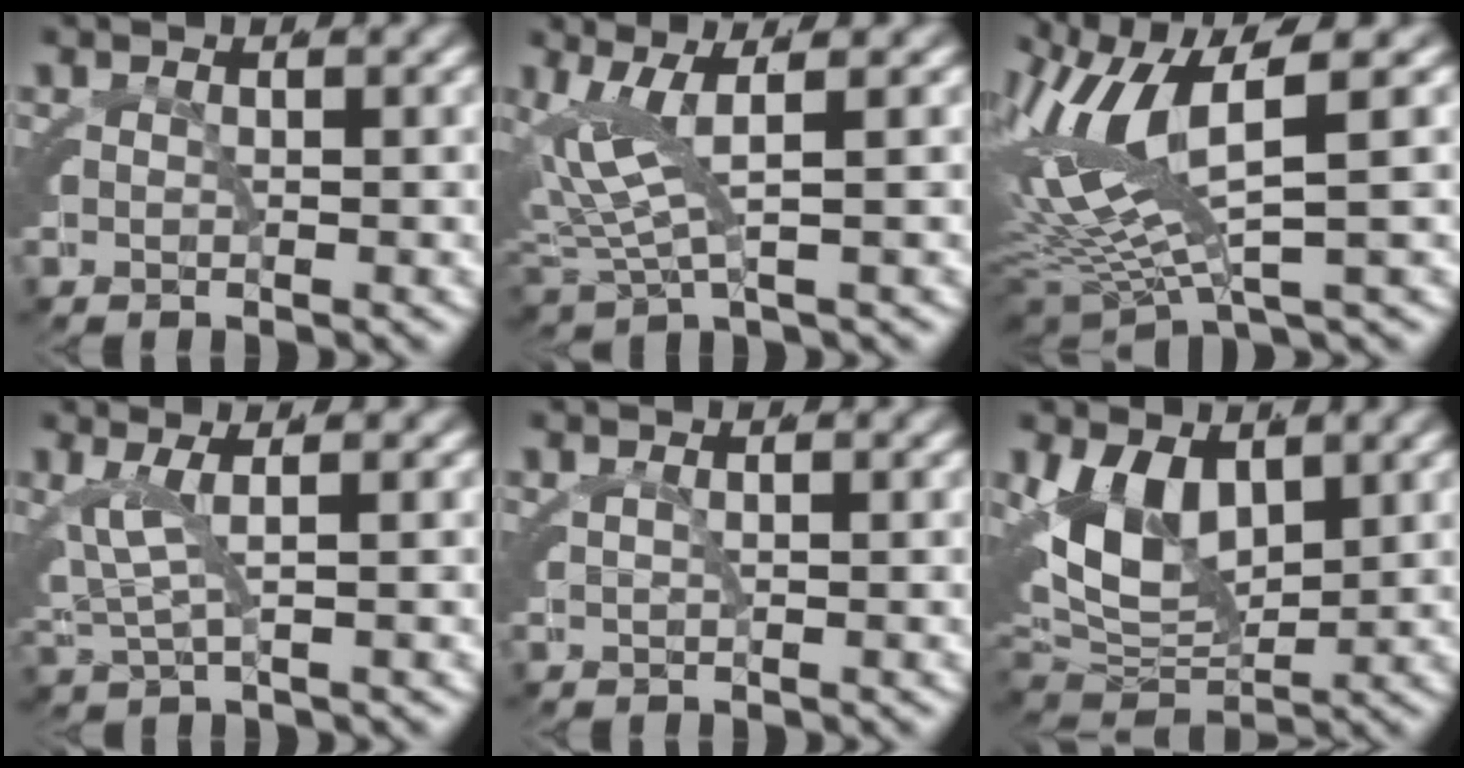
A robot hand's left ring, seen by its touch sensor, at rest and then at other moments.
{"total": 4.5, "force": [2.0, 1.0, 3.9], "torque": [-0.086, 0.001, 0.041]}
{"total": 8.6, "force": [1.1, 3.9, 7.6], "torque": [-0.152, -0.007, 0.027]}
{"total": 3.2, "force": [1.5, 0.0, 2.8], "torque": [-0.058, -0.002, 0.032]}
{"total": 0.9, "force": [0.5, -0.7, 0.2], "torque": [-0.002, 0.000, 0.014]}
{"total": 9.1, "force": [1.8, 6.3, 6.4], "torque": [-0.132, -0.009, 0.035]}